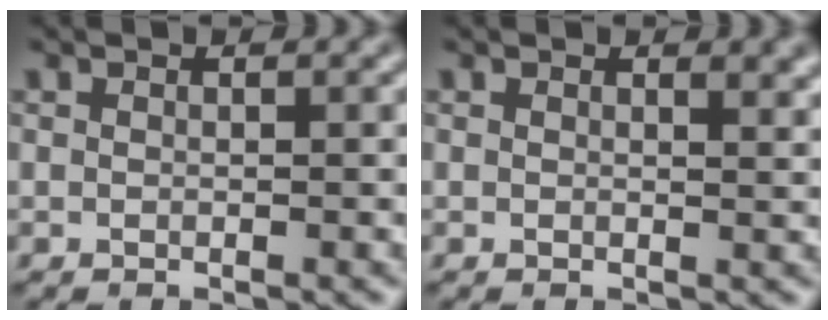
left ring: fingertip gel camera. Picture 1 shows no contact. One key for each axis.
{"total": 1.6, "fx": 0.9, "fy": 0.5, "fz": 1.2, "tx": -0.013, "ty": -0.002, "tz": 0.015}